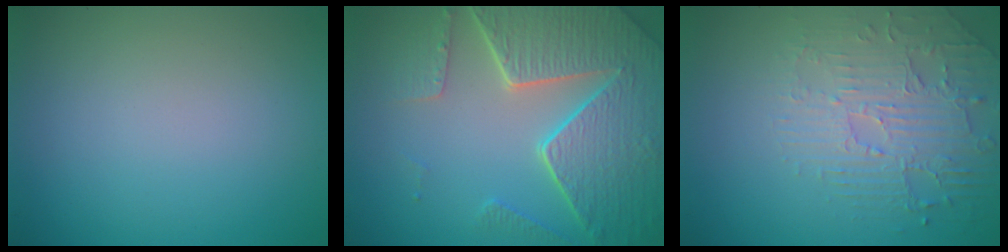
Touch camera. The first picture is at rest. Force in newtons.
{"total": 8.4, "press": 6.2, "slide": 5.7}
{"total": 2.8, "press": 2.5, "slide": 1.4}